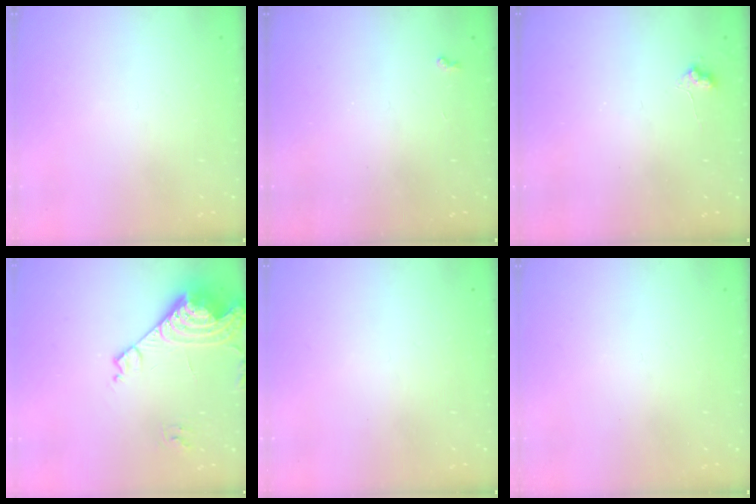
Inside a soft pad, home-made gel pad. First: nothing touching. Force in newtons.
{"total": 3.3, "press": 3.3, "slide": 0.6}
{"total": 7.0, "press": 6.9, "slide": 0.8}
{"total": 16.9, "press": 16.7, "slide": 2.1}
{"total": 0.0}
{"total": 0.0}